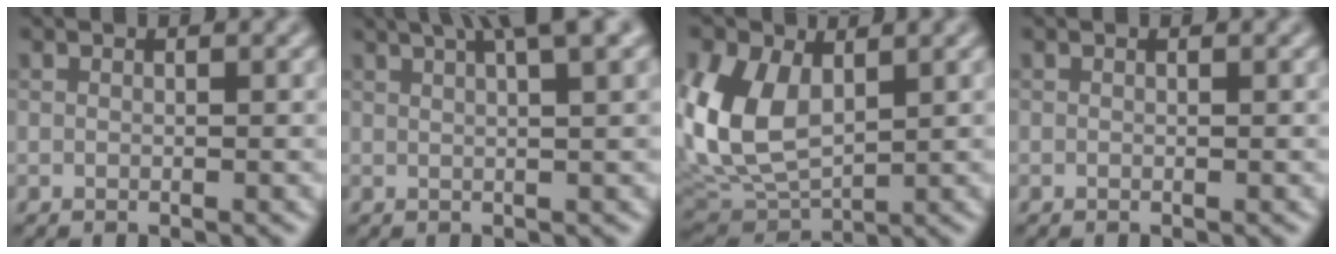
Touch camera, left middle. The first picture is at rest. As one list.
[{"total": 6.8, "force": [4.1, 1.6, 5.1], "torque": [-0.048, 0.029, 0.036]}, {"total": 8.3, "force": [1.9, 5.3, 6.1], "torque": [-0.155, -0.003, 0.033]}, {"total": 0.0}]